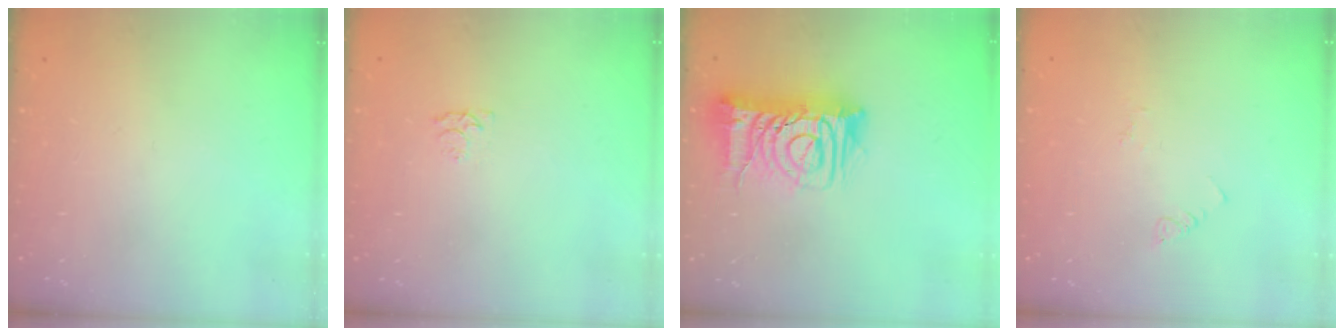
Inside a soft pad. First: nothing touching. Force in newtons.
{"total": 3.2, "press": 3.2, "slide": 0.5}
{"total": 13.2, "press": 13.1, "slide": 1.8}
{"total": 2.5, "press": 2.5, "slide": 0.4}